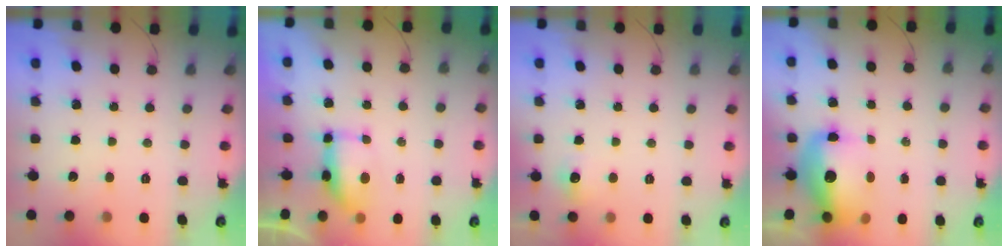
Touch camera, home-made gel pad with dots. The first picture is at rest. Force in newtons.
{"total": 7.0, "press": 7.0, "slide": 0.5}
{"total": 4.6, "press": 4.3, "slide": 1.5}
{"total": 13.8, "press": 13.3, "slide": 3.4}